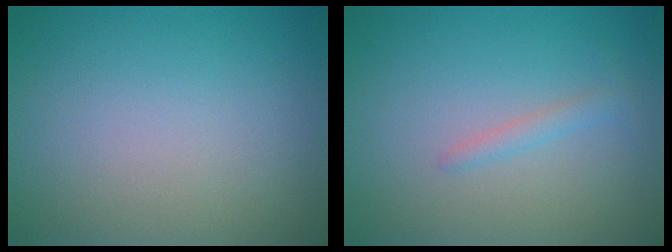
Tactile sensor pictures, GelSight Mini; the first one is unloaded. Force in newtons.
{"total": 1.1, "press": 1.1, "slide": 0.1}